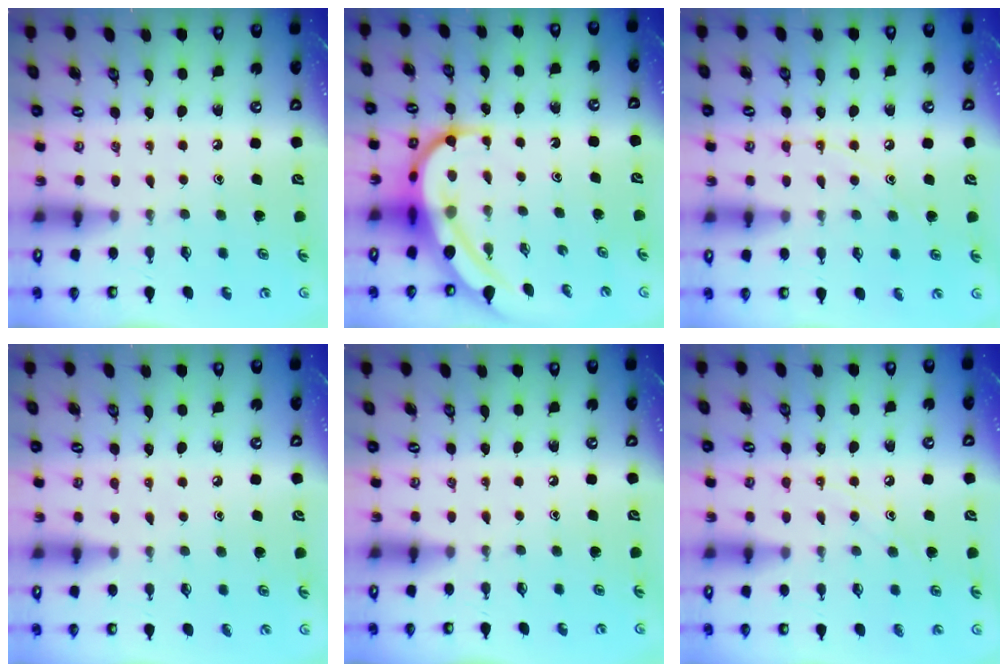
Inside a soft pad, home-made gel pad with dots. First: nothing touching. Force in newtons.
{"total": 8.2, "press": 8.2, "slide": 0.6}
{"total": 7.0, "press": 6.9, "slide": 0.7}
{"total": 3.3, "press": 3.2, "slide": 0.7}
{"total": 0.0}
{"total": 7.5, "press": 7.5, "slide": 0.7}